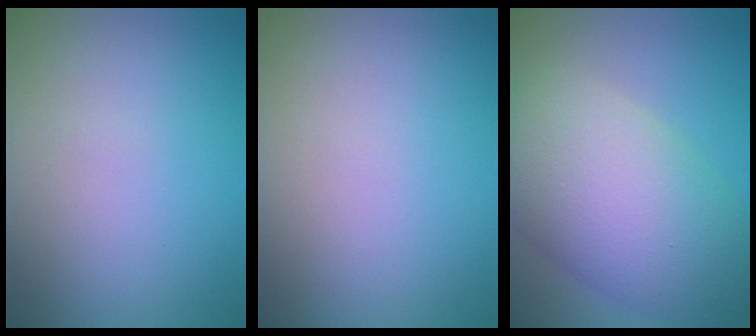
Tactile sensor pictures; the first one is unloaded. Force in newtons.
{"total": 0.0}
{"total": 10.5, "press": 10.5, "slide": 0.7}